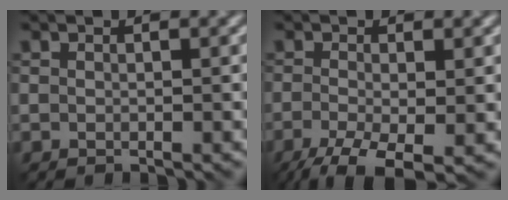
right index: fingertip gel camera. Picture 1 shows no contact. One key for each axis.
{"total": 5.9, "fx": -3.1, "fy": 2.0, "fz": 4.6, "tx": -0.096, "ty": -0.013, "tz": -0.055}